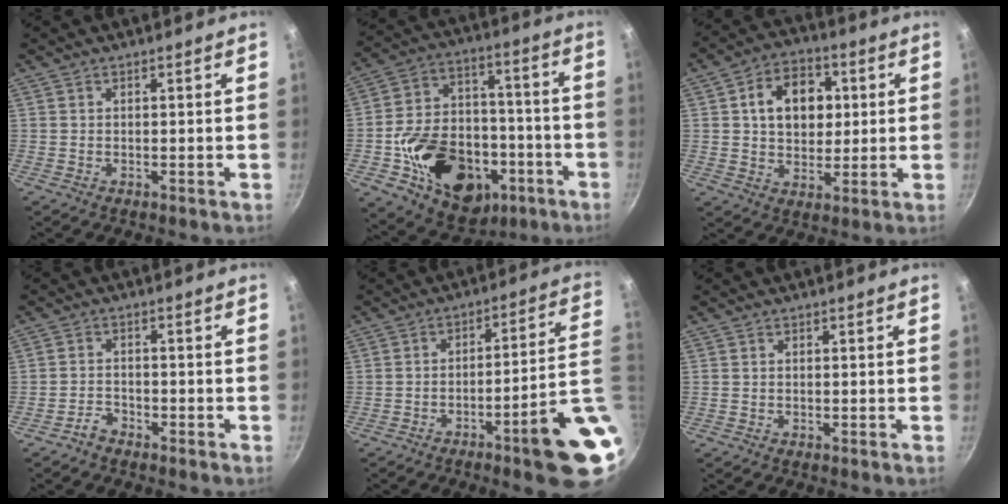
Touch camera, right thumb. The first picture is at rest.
{"total": 25.1, "force": [-8.4, 17.8, 15.7], "torque": [-0.226, 0.062, -0.113]}
{"total": 12.5, "force": [2.6, 9.3, 7.9], "torque": [-0.083, 0.006, 0.035]}
{"total": 2.6, "force": [-2.2, 1.2, 0.7], "torque": [-0.011, 0.025, -0.039]}
{"total": 15.7, "force": [-3.9, 2.4, 15.0], "torque": [-0.181, 0.029, -0.049]}
{"total": 0.0}